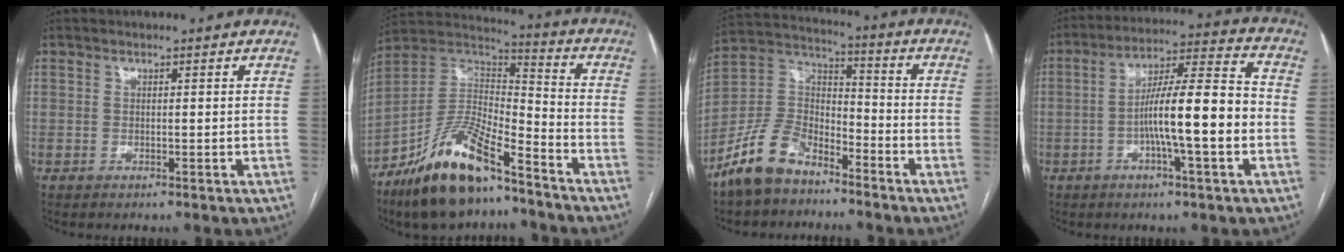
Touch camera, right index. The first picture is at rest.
{"total": 16.8, "force": [-11.6, 4.6, 11.2], "torque": [-0.217, 0.009, -0.211]}
{"total": 11.5, "force": [-8.5, 5.7, 5.2], "torque": [-0.115, 0.025, -0.169]}
{"total": 13.3, "force": [-2.8, 1.0, 13.0], "torque": [-0.218, 0.016, -0.050]}